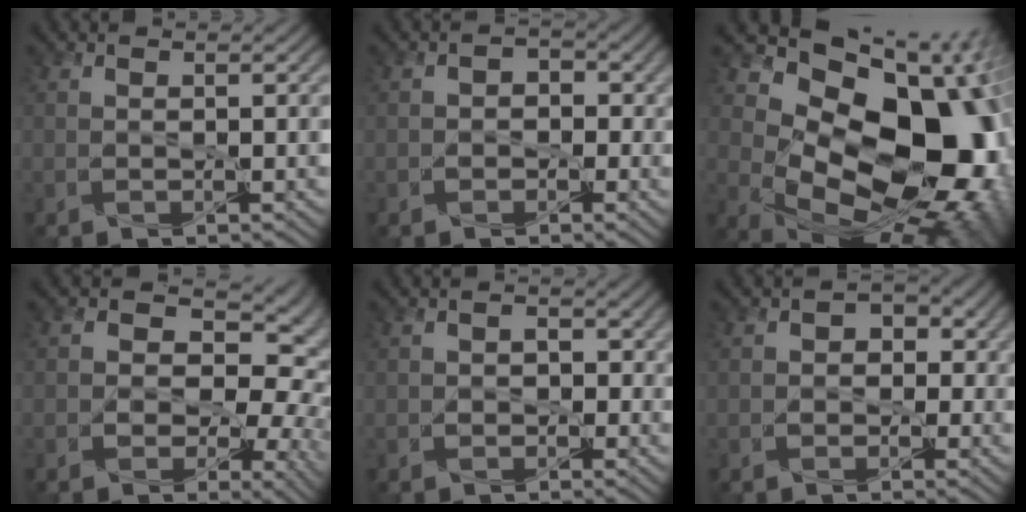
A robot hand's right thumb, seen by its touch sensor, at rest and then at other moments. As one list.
[{"total": 3.2, "force": [-0.8, 2.9, 1.1], "torque": [-0.010, 0.012, -0.020]}, {"total": 20.5, "force": [1.4, 13.8, 15.2], "torque": [-0.215, -0.035, 0.068]}, {"total": 13.2, "force": [-0.9, 10.2, 8.4], "torque": [-0.122, 0.009, -0.025]}, {"total": 3.1, "force": [-0.5, 2.7, 1.4], "torque": [-0.021, 0.005, -0.010]}, {"total": 4.9, "force": [0.1, 4.4, 2.2], "torque": [-0.029, 0.016, -0.014]}]